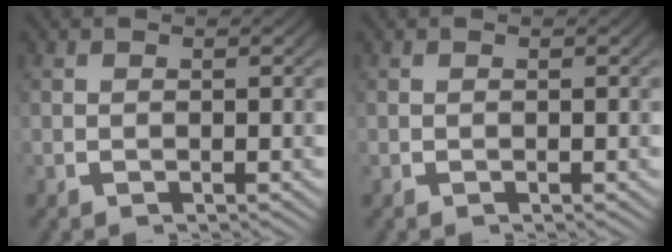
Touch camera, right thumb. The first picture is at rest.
{"total": 0.0}